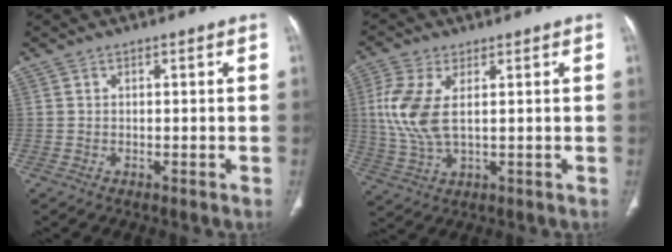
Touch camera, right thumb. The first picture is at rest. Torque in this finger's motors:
{"motor_torque": [0.04, 0.95, 0.24, -0.06, 0.17]}